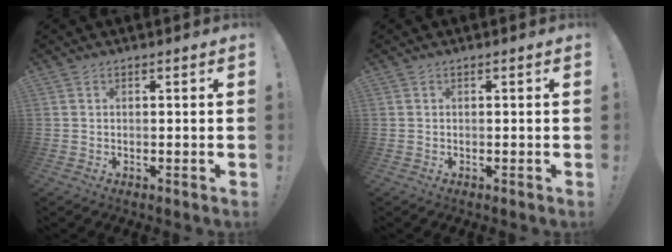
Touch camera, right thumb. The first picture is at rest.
{"total": 0.0}